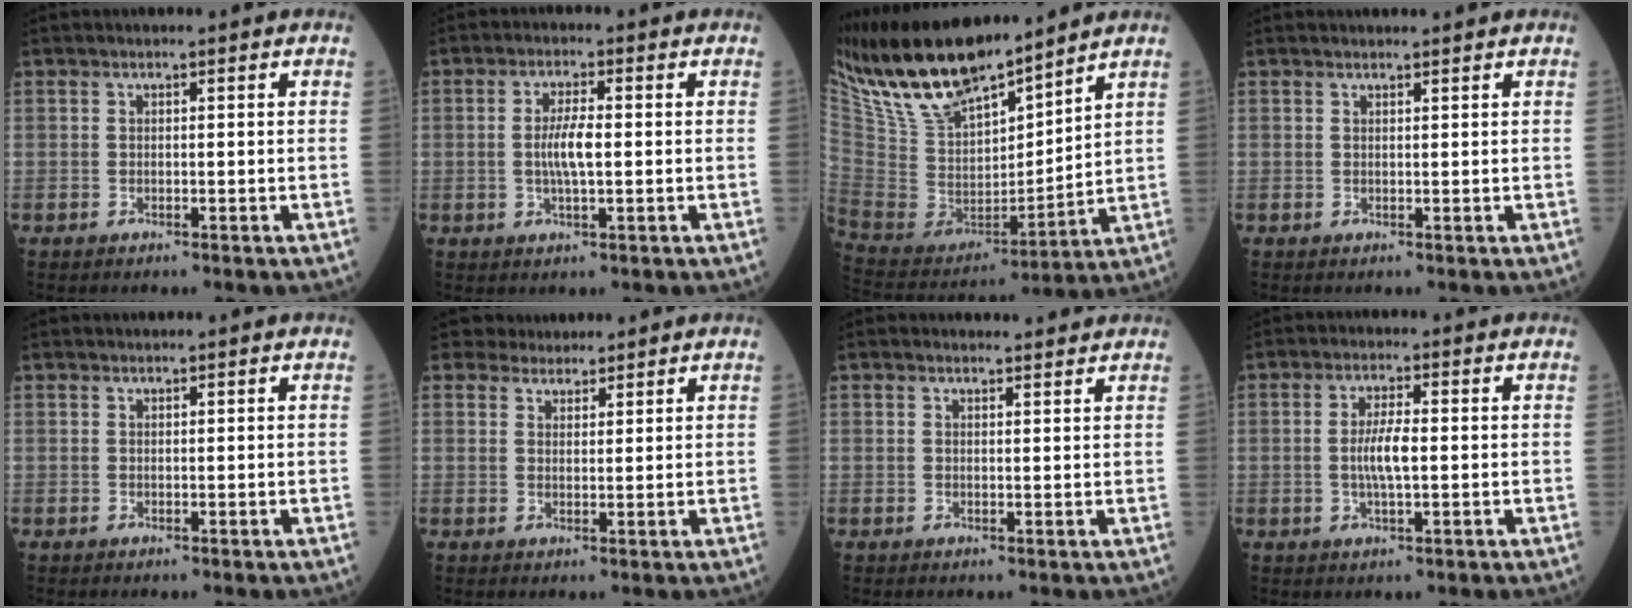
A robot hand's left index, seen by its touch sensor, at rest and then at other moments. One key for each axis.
{"total": 4.5, "fx": -0.3, "fy": 0.8, "fz": 4.4, "tx": -0.092, "ty": -0.002, "tz": -0.007}
{"total": 18.7, "fx": 15.9, "fy": 4.0, "fz": 8.9, "tx": -0.182, "ty": 0.003, "tz": 0.310}
{"total": 1.5, "fx": 1.5, "fy": 0.1, "fz": 0.2, "tx": -0.005, "ty": 0.006, "tz": 0.023}
{"total": 0.0}
{"total": 3.5, "fx": 3.1, "fy": 1.5, "fz": 0.0, "tx": 0.003, "ty": 0.013, "tz": 0.051}
{"total": 2.7, "fx": 2.6, "fy": 0.6, "fz": 0.2, "tx": -0.008, "ty": 0.003, "tz": 0.031}
{"total": 4.4, "fx": -0.3, "fy": 0.8, "fz": 4.3, "tx": -0.092, "ty": -0.002, "tz": -0.007}